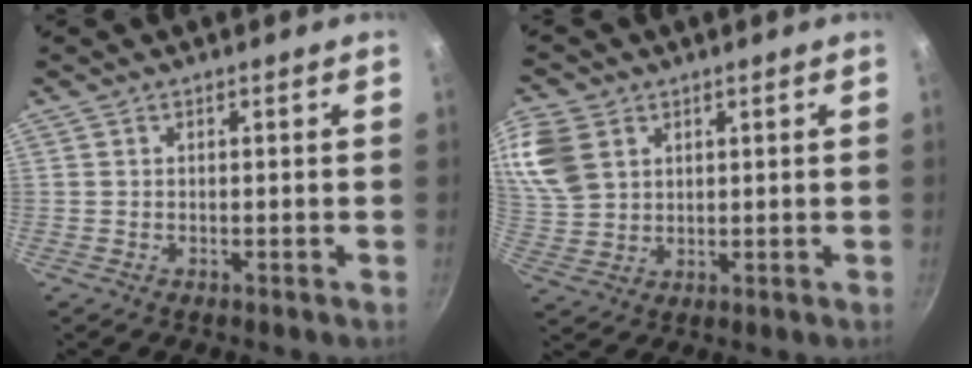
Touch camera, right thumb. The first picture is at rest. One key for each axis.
{"total": 12.3, "fx": 4.8, "fy": 9.3, "fz": 6.5, "tx": -0.141, "ty": -0.005, "tz": 0.101}